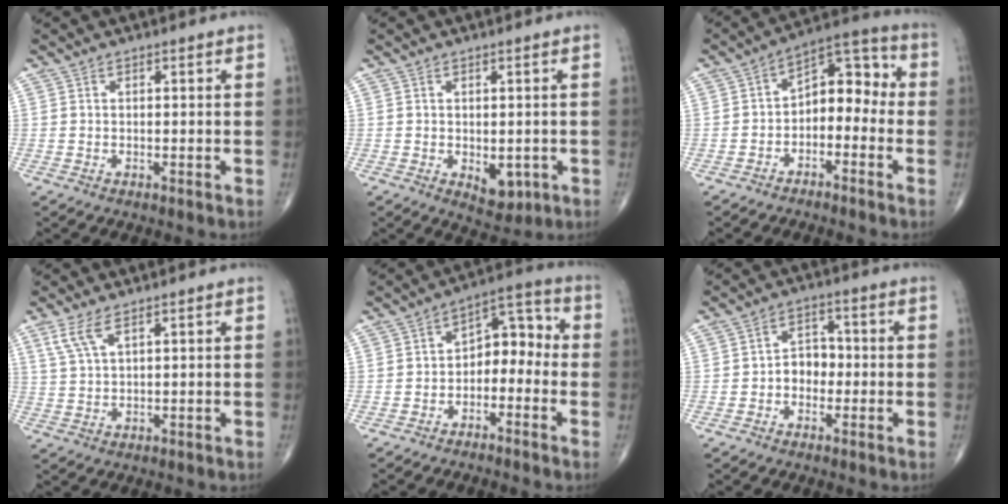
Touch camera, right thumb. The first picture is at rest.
{"total": 4.8, "force": [-1.1, 2.9, 3.6], "torque": [-0.030, -0.008, -0.002]}
{"total": 9.8, "force": [-2.2, 6.3, 7.2], "torque": [-0.070, 0.056, -0.050]}
{"total": 4.5, "force": [2.6, 1.4, 3.3], "torque": [-0.081, -0.001, 0.064]}
{"total": 8.3, "force": [-2.3, 5.5, 5.9], "torque": [-0.051, 0.051, -0.050]}
{"total": 5.1, "force": [-1.0, 4.0, 3.0], "torque": [-0.023, 0.021, -0.027]}